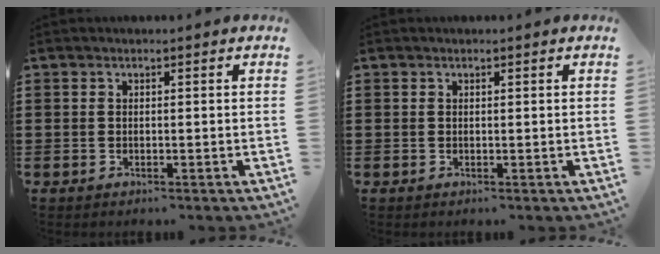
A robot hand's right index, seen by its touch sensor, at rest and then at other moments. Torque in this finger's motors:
{"motor_torque": [-0.21, -0.05, 0.01, 0.00]}